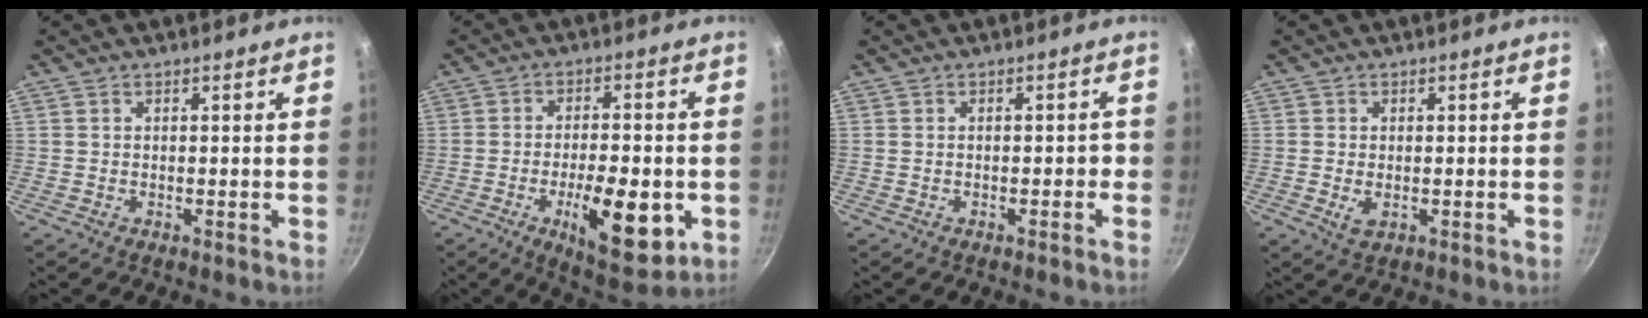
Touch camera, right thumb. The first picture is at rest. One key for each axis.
{"total": 14.6, "fx": -4.3, "fy": 5.8, "fz": 12.8, "tx": -0.173, "ty": 0.004, "tz": -0.057}
{"total": 1.6, "fx": -0.6, "fy": 0.8, "fz": 1.3, "tx": -0.011, "ty": 0.013, "tz": -0.007}
{"total": 2.6, "fx": -0.5, "fy": 1.6, "fz": 2.1, "tx": -0.040, "ty": -0.005, "tz": -0.006}